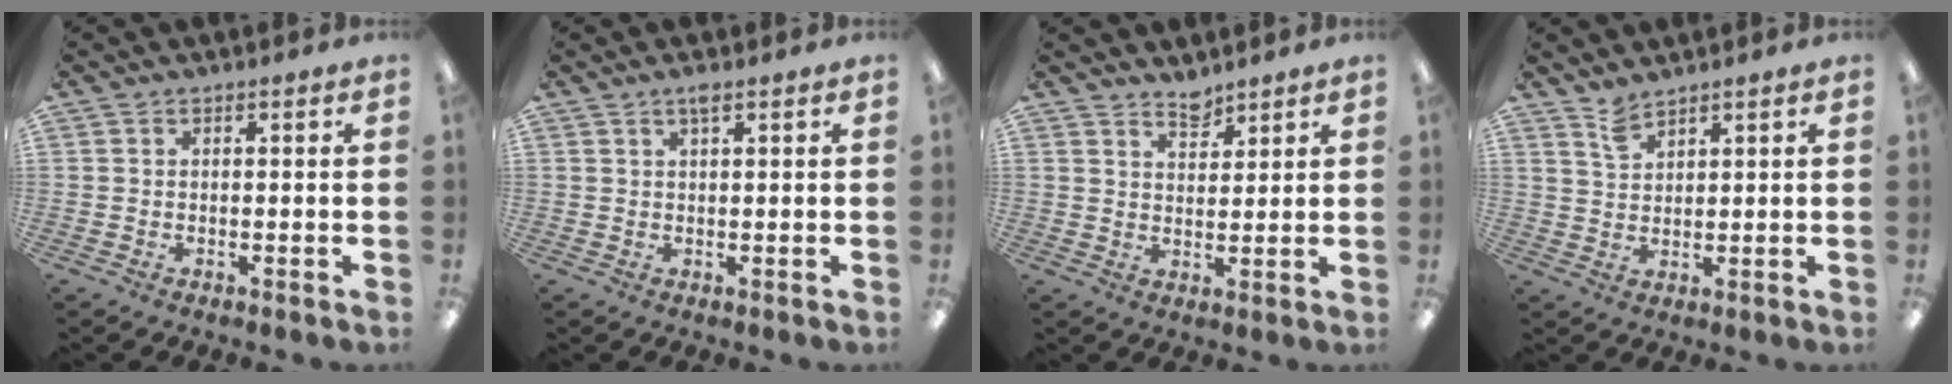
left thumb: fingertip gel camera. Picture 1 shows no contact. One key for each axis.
{"total": 2.0, "fx": 1.5, "fy": 0.4, "fz": 1.3, "tx": -0.022, "ty": -0.001, "tz": 0.025}
{"total": 4.1, "fx": 3.8, "fy": 1.2, "fz": 0.8, "tx": -0.005, "ty": -0.028, "tz": 0.068}
{"total": 4.0, "fx": 3.4, "fy": 1.3, "fz": 1.5, "tx": -0.037, "ty": -0.012, "tz": 0.065}